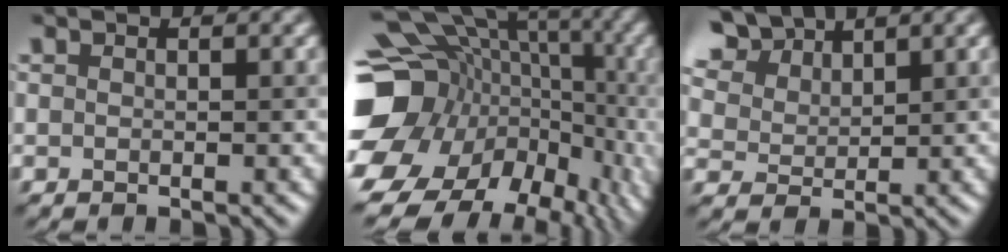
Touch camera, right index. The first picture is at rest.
{"total": 14.8, "force": [-0.9, 12.7, 7.6], "torque": [-0.157, 0.007, -0.008]}
{"total": 7.3, "force": [5.8, 3.8, 2.3], "torque": [-0.092, 0.025, 0.117]}